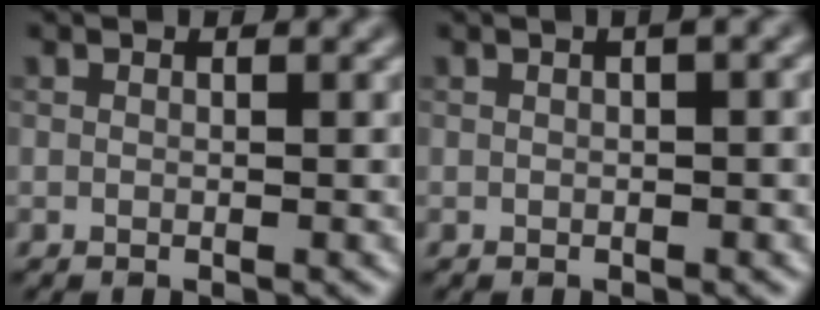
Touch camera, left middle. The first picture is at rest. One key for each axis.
{"total": 1.3, "fx": 0.1, "fy": 0.2, "fz": 1.3, "tx": -0.018, "ty": 0.007, "tz": 0.001}